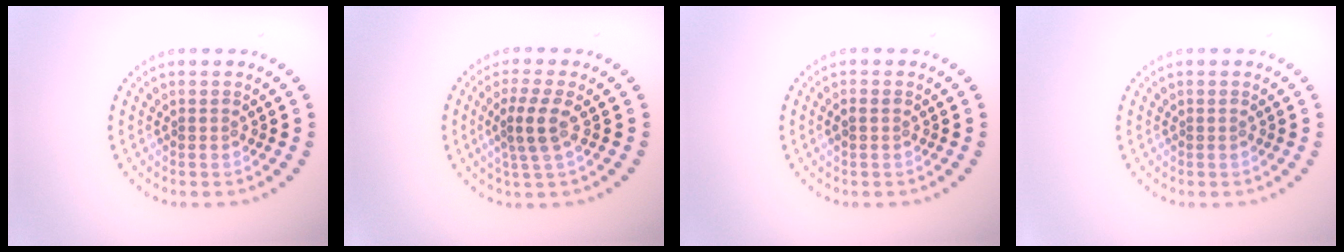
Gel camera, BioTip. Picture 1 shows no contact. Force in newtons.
{"total": 2.6, "press": 2.2, "slide": 1.4}
{"total": 0.8, "press": 0.8, "slide": 0.1}
{"total": 0.0}